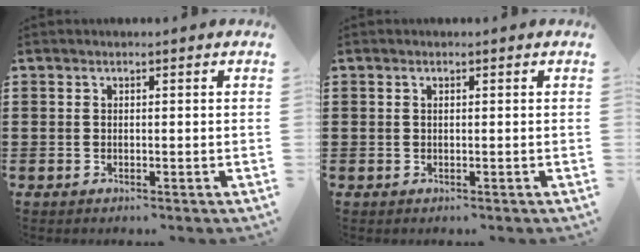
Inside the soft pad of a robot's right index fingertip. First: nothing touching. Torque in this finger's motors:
{"motor_torque": [-0.10, 0.24, 0.04, -0.01]}